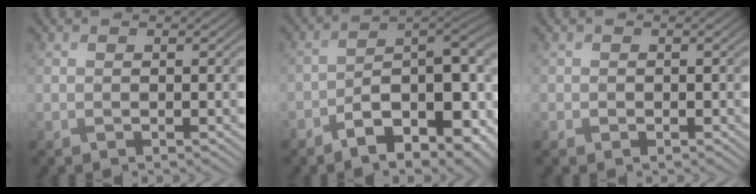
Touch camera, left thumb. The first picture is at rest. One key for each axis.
{"total": 14.0, "fx": -6.8, "fy": 6.0, "fz": 10.7, "tx": -0.146, "ty": -0.015, "tz": -0.108}
{"total": 0.9, "fx": -0.1, "fy": 0.9, "fz": 0.0, "tx": 0.004, "ty": -0.005, "tz": -0.006}